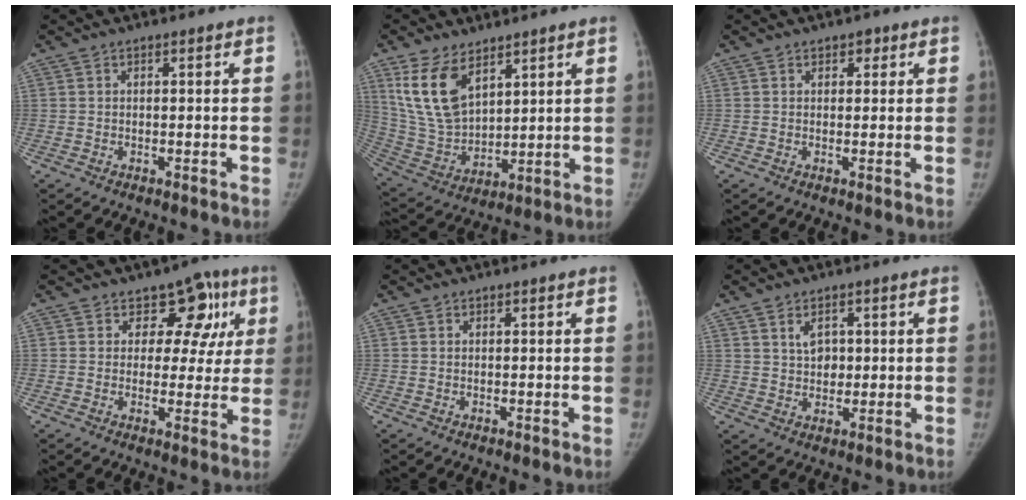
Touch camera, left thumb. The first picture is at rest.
{"total": 13.9, "force": [7.5, 7.8, 8.8], "torque": [-0.151, -0.034, 0.167]}
{"total": 1.6, "force": [0.9, 1.2, 0.6], "torque": [0.008, -0.002, 0.007]}
{"total": 9.1, "force": [3.9, 6.8, 4.5], "torque": [0.011, -0.005, 0.045]}
{"total": 0.0}
{"total": 4.0, "force": [1.4, 3.0, 2.2], "torque": [-0.017, -0.009, 0.027]}